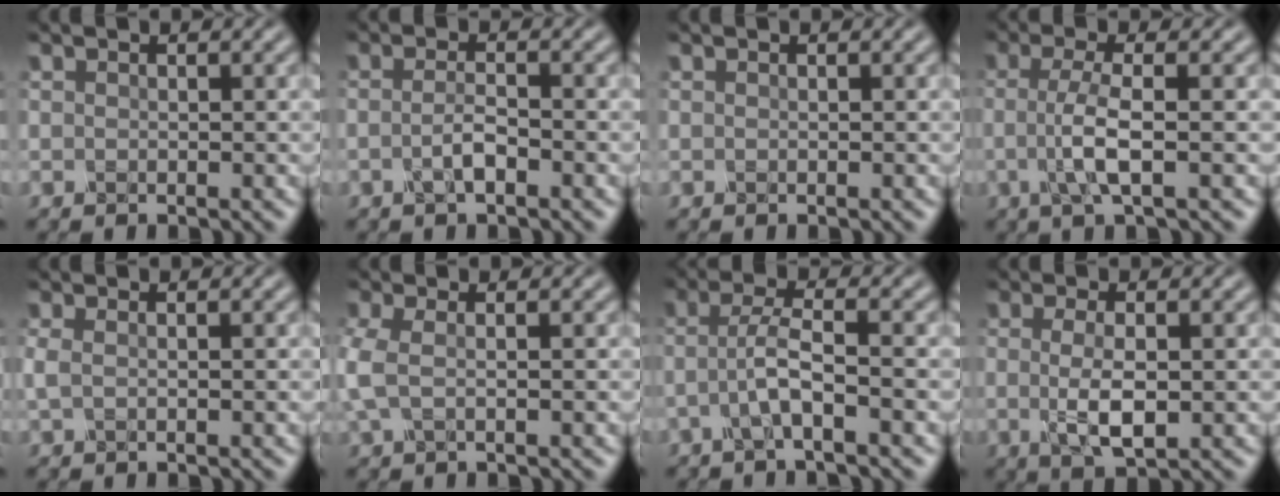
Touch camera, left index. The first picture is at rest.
{"total": 1.9, "force": [-0.7, 0.5, 1.8], "torque": [-0.036, 0.001, -0.018]}
{"total": 0.0}
{"total": 4.1, "force": [-0.4, 1.0, 3.9], "torque": [-0.076, -0.003, -0.011]}
{"total": 1.2, "force": [0.1, 0.5, 1.0], "torque": [-0.026, 0.002, 0.000]}
{"total": 2.9, "force": [-0.2, 1.4, 2.6], "torque": [-0.077, -0.001, -0.009]}
{"total": 3.3, "force": [-1.0, 0.5, 3.1], "torque": [-0.061, 0.009, -0.029]}
{"total": 3.9, "force": [-0.2, 1.3, 3.7], "torque": [-0.080, -0.006, -0.004]}